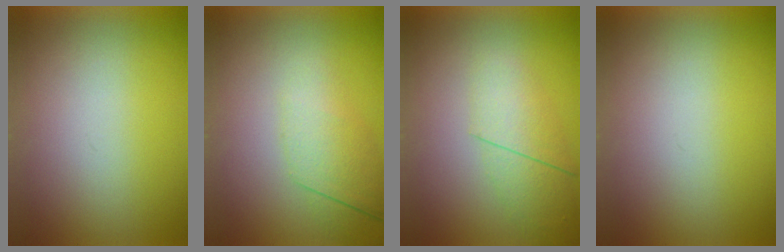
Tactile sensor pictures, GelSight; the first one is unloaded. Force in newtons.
{"total": 2.2}
{"total": 2.2}
{"total": 0.0}